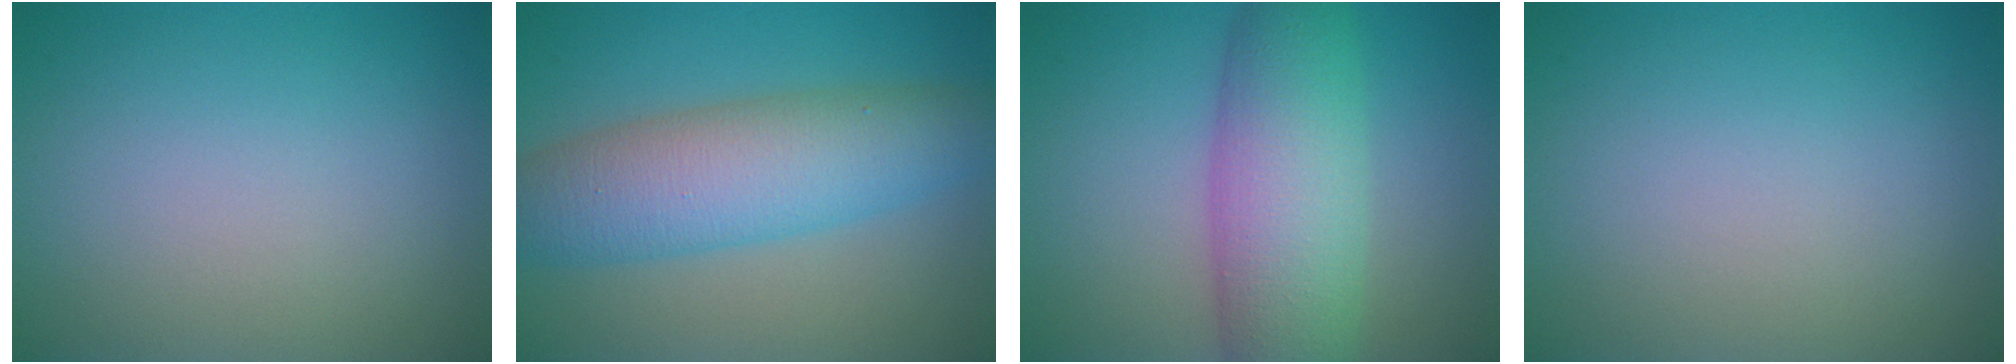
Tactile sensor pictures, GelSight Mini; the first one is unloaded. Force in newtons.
{"total": 7.7, "press": 7.7, "slide": 0.3}
{"total": 8.2, "press": 8.2, "slide": 0.0}
{"total": 0.0}